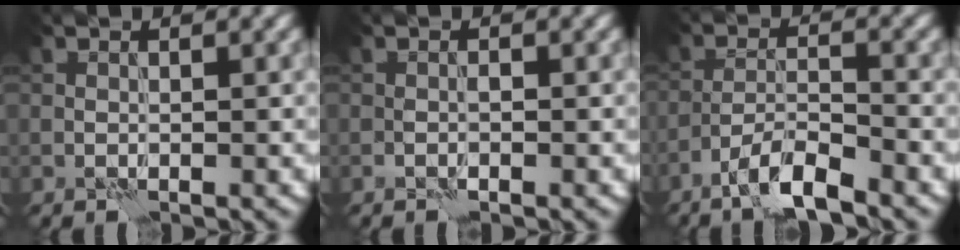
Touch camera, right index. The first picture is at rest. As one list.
[{"total": 0.0}, {"total": 4.3, "force": [-3.3, 0.5, 2.7], "torque": [-0.049, 0.004, -0.068]}]